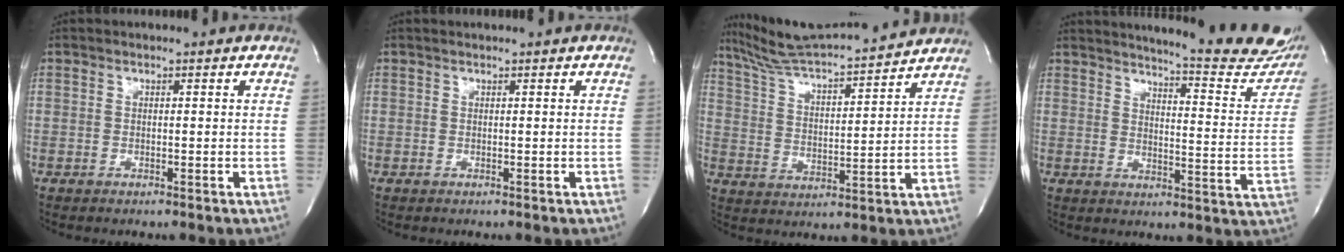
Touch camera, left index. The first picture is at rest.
{"total": 0.6, "force": [0.6, 0.0, 0.2], "torque": [-0.007, 0.007, 0.012]}
{"total": 16.1, "force": [15.2, 0.2, 5.4], "torque": [-0.104, 0.009, 0.242]}
{"total": 21.4, "force": [19.6, 1.8, 8.4], "torque": [-0.114, -0.097, 0.224]}